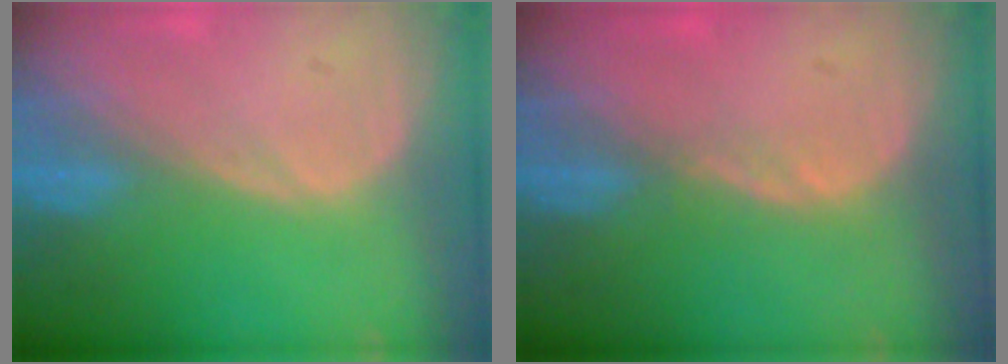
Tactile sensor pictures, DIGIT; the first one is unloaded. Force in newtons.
{"total": 1.1, "press": 1.0, "slide": 0.5}